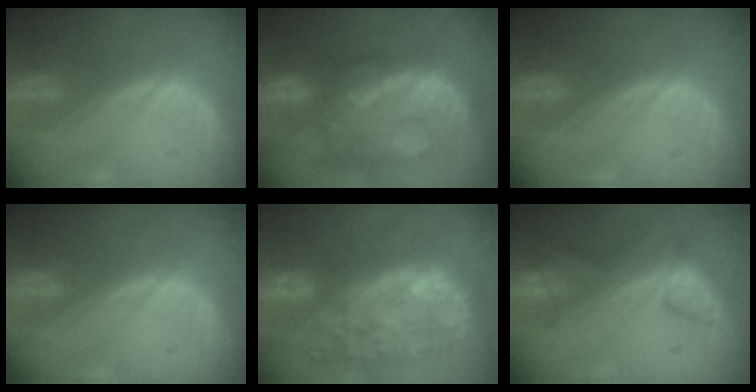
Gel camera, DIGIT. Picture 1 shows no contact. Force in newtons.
{"total": 13.6, "press": 11.1, "slide": 8.0}
{"total": 0.0}
{"total": 0.0}
{"total": 14.4, "press": 11.7, "slide": 8.4}
{"total": 4.7, "press": 4.6, "slide": 1.2}